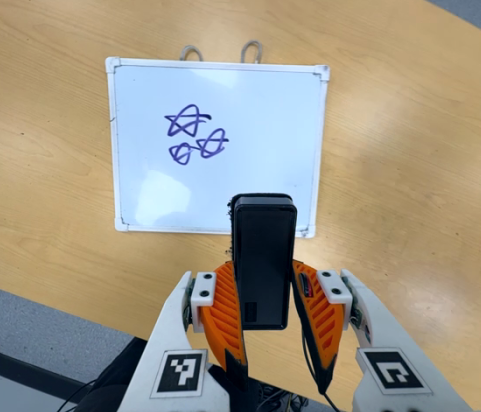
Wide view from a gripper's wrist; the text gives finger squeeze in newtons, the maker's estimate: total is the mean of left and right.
{"total": 4.6, "left": 3.2, "right": 6.0}